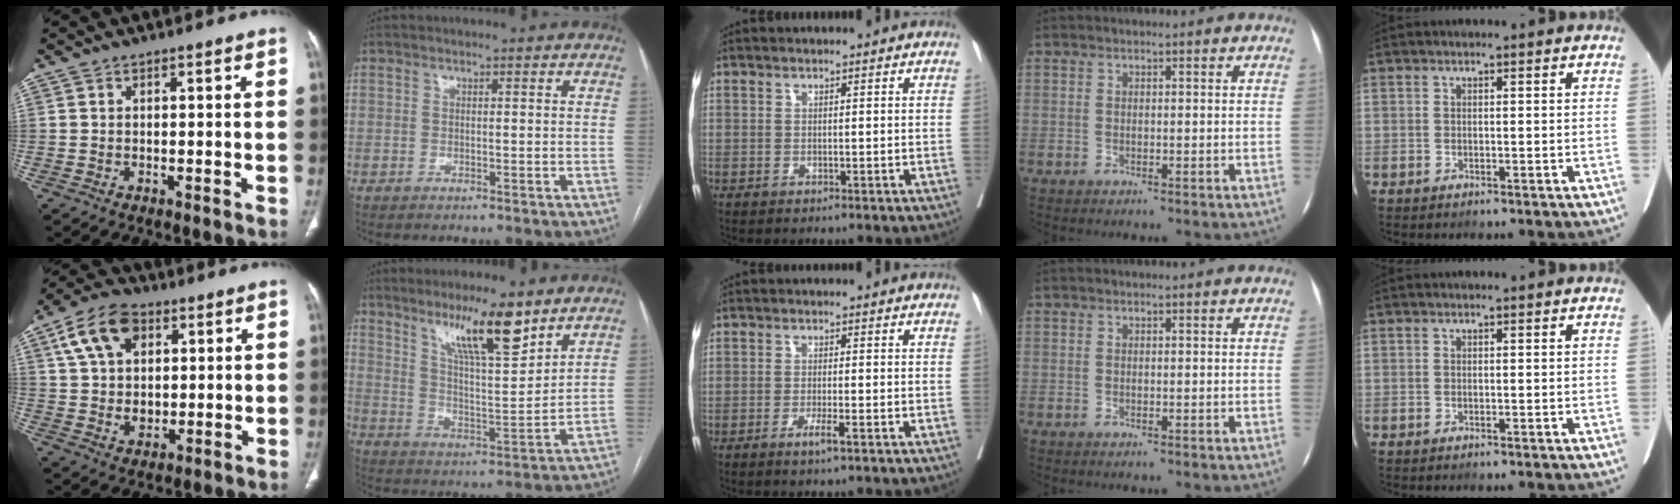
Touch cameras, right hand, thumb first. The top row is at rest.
{"thumb": {"total": 13.1, "force": [5.1, 8.8, 8.4], "torque": [-0.131, -0.005, 0.092]}, "index": {"total": 11.6, "force": [8.1, 1.3, 8.2], "torque": [-0.142, -0.009, 0.147]}, "middle": {"total": 2.4, "force": [-1.3, -0.1, 2.0], "torque": [-0.033, -0.004, -0.024]}}